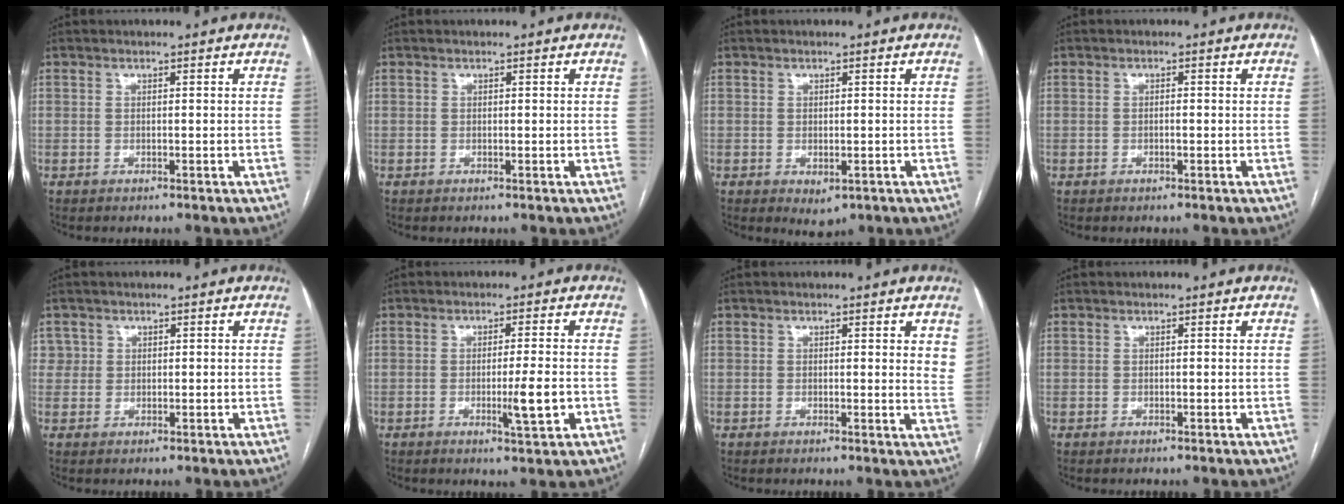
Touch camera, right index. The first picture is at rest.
{"total": 0.0}
{"total": 2.4, "force": [-0.8, 1.5, 1.8], "torque": [-0.021, -0.005, 0.000]}
{"total": 0.8, "force": [-0.2, 0.2, 0.8], "torque": [-0.015, 0.001, -0.003]}
{"total": 2.2, "force": [0.8, 2.1, -0.1], "torque": [0.015, 0.003, 0.008]}
{"total": 5.4, "force": [-1.4, 0.0, 5.2], "torque": [-0.081, -0.009, -0.019]}
{"total": 3.3, "force": [1.8, 0.8, 2.6], "torque": [-0.026, -0.010, 0.012]}
{"total": 0.0}